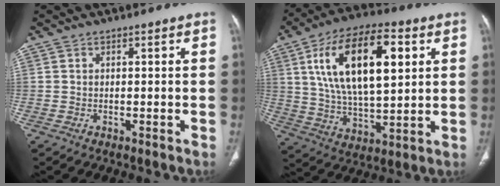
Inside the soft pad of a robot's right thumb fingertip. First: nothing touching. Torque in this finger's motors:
{"motor_torque": [-1.28, 2.66, 2.02, 0.55, 0.66]}